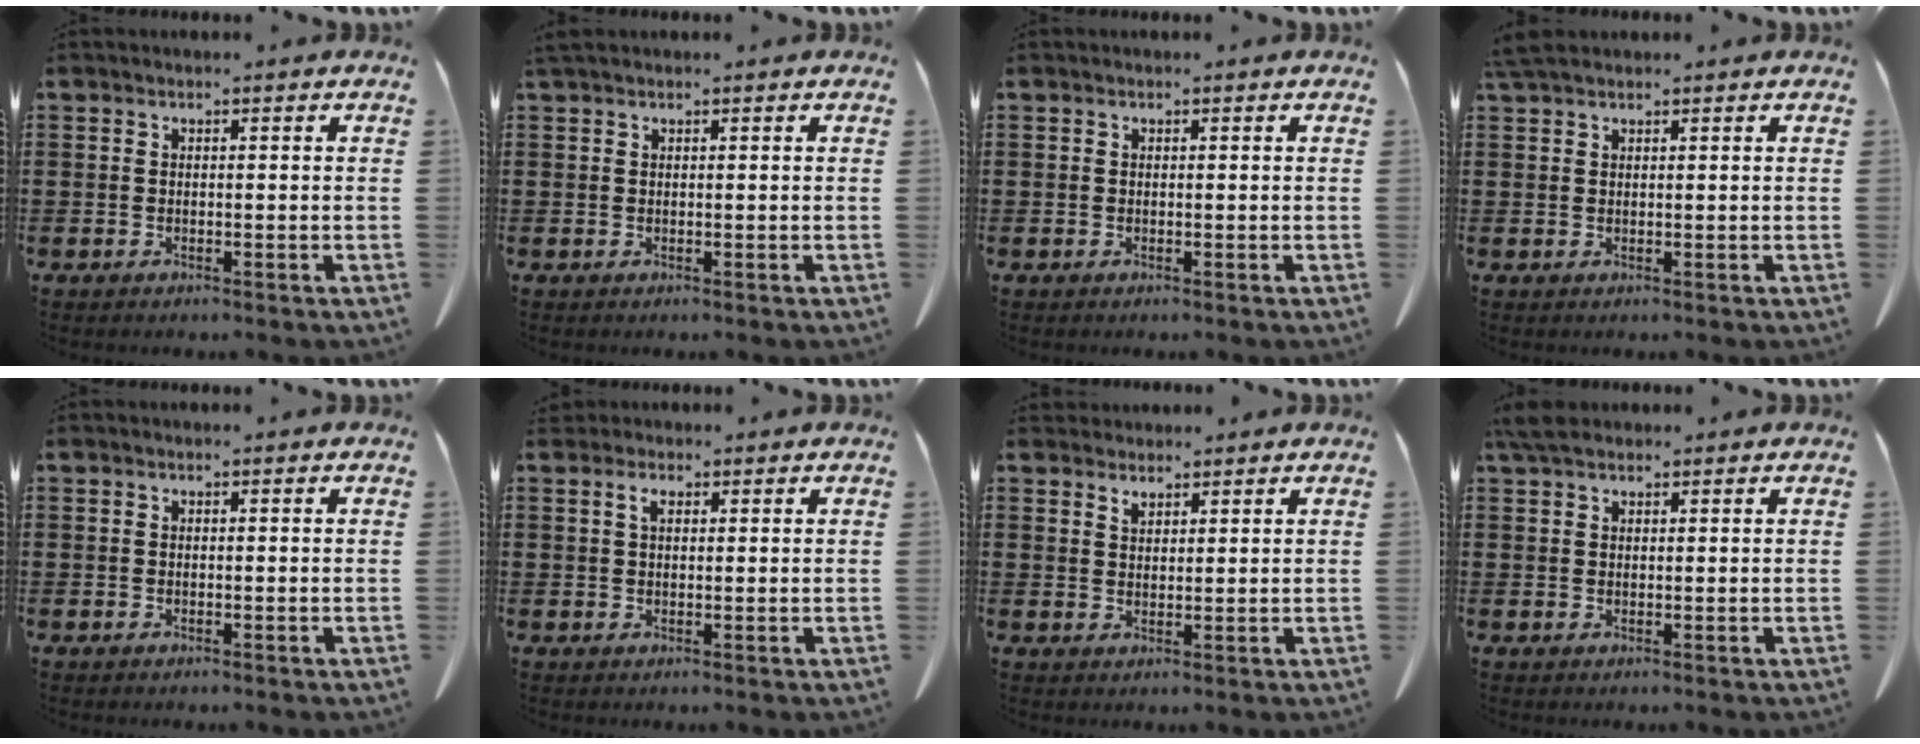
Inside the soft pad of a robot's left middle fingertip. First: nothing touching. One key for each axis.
{"total": 0.6, "fx": 0.5, "fy": 0.0, "fz": 0.3, "tx": -0.008, "ty": -0.001, "tz": 0.010}
{"total": 0.0}
{"total": 2.3, "fx": 1.9, "fy": 0.5, "fz": 1.2, "tx": -0.031, "ty": 0.002, "tz": 0.037}
{"total": 0.0}
{"total": 1.9, "fx": 0.9, "fy": 1.0, "fz": 1.3, "tx": -0.030, "ty": 0.005, "tz": 0.017}
{"total": 1.9, "fx": 1.8, "fy": 0.7, "fz": 0.3, "tx": -0.009, "ty": 0.002, "tz": 0.035}
{"total": 3.4, "fx": 2.5, "fy": 1.3, "fz": 1.9, "tx": -0.045, "ty": 0.006, "tz": 0.049}